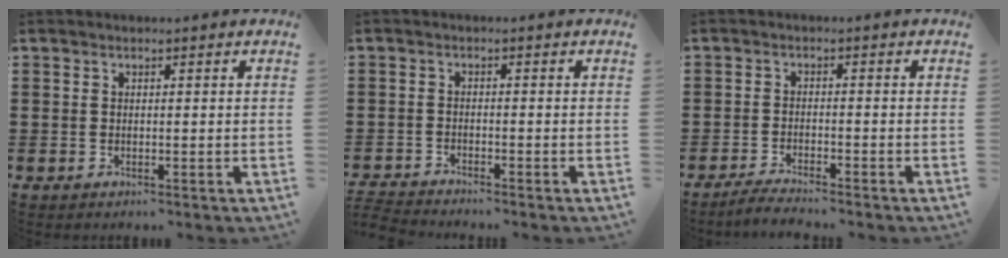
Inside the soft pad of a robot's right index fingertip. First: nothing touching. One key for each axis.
{"total": 2.4, "fx": -2.4, "fy": 0.0, "fz": -0.2, "tx": -0.001, "ty": -0.001, "tz": -0.053}
{"total": 2.3, "fx": -2.3, "fy": -0.1, "fz": 0.3, "tx": -0.008, "ty": 0.003, "tz": -0.048}